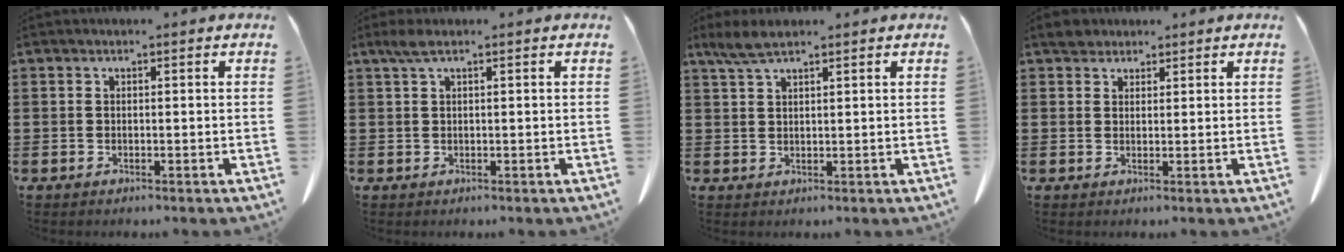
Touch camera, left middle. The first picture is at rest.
{"total": 1.6, "force": [0.7, 0.3, 1.4], "torque": [-0.030, 0.001, 0.013]}
{"total": 3.4, "force": [2.4, 0.7, 2.4], "torque": [-0.051, 0.003, 0.044]}
{"total": 2.3, "force": [2.0, 1.1, 0.4], "torque": [-0.014, 0.007, 0.039]}